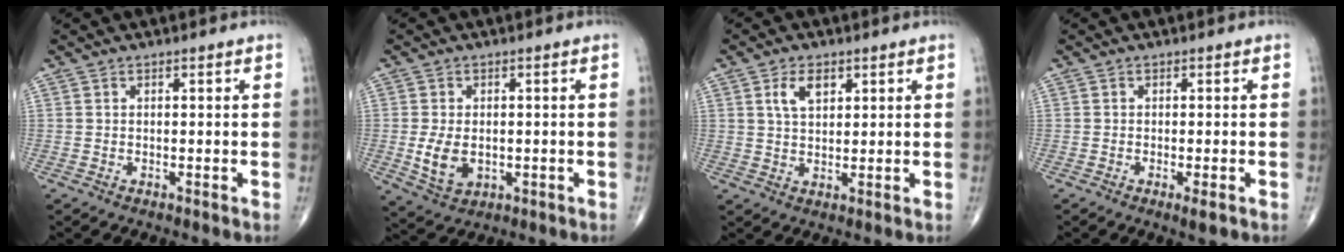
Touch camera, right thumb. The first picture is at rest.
{"total": 6.3, "force": [-0.8, 4.2, 4.6], "torque": [-0.079, -0.008, -0.004]}
{"total": 4.9, "force": [2.0, 3.0, 3.3], "torque": [-0.045, -0.005, 0.035]}
{"total": 2.0, "force": [-0.9, 0.4, 1.8], "torque": [-0.029, -0.005, -0.015]}